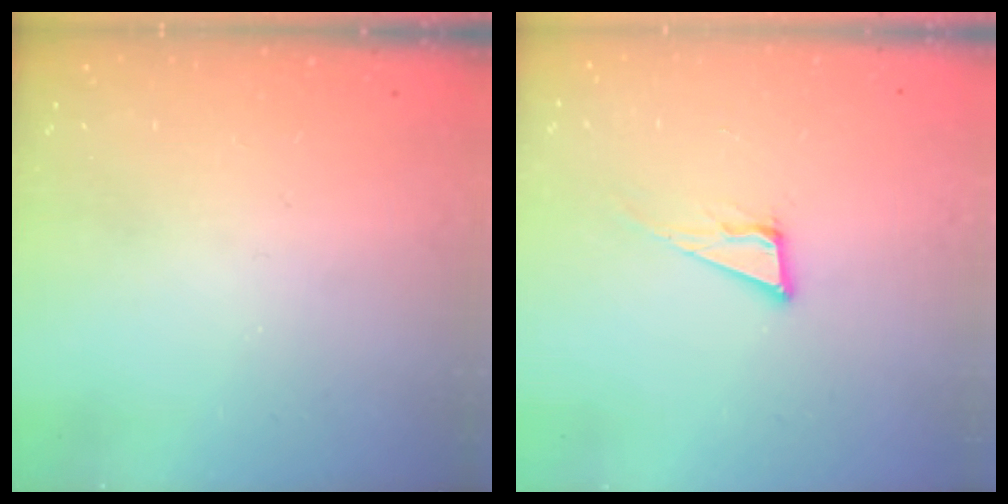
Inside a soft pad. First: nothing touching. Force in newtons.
{"total": 7.4, "press": 6.9, "slide": 2.6}